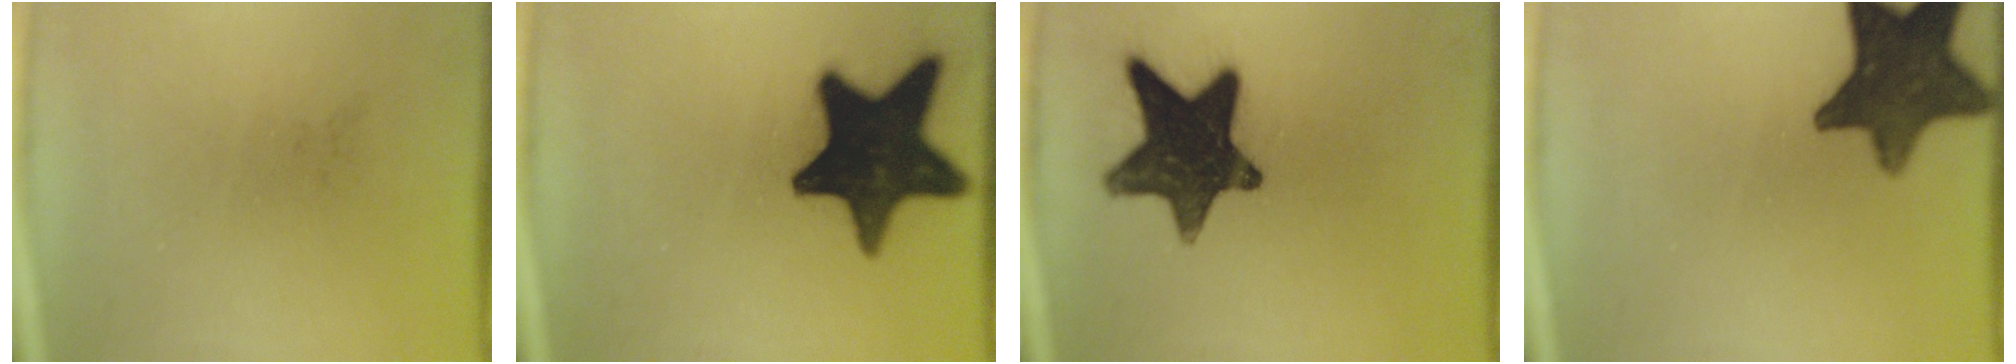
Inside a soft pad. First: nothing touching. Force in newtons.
{"total": 19.1}
{"total": 15.4}
{"total": 14.0}